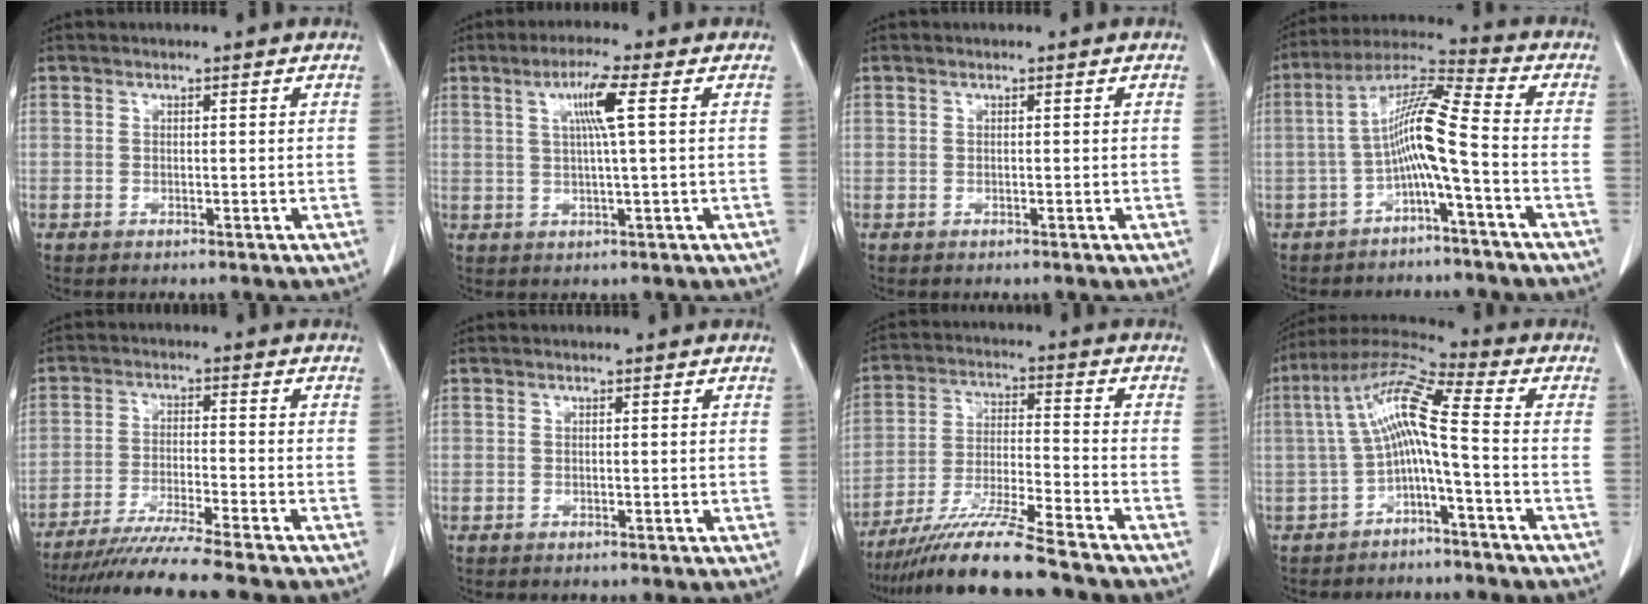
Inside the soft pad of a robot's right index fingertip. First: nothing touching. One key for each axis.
{"total": 6.0, "fx": 1.7, "fy": -0.2, "fz": 5.8, "tx": -0.106, "ty": 0.002, "tz": 0.033}
{"total": 0.0}
{"total": 9.9, "fx": -2.5, "fy": 0.0, "fz": 9.5, "tx": -0.181, "ty": 0.027, "tz": -0.050}
{"total": 13.4, "fx": -11.6, "fy": -0.7, "fz": 6.7, "tx": -0.101, "ty": -0.027, "tz": -0.186}
{"total": 0.0}
{"total": 15.4, "fx": -12.8, "fy": 0.2, "fz": 8.6, "tx": -0.167, "ty": -0.027, "tz": -0.222}
{"total": 9.9, "fx": -1.6, "fy": 0.9, "fz": 9.7, "tx": -0.192, "ty": 0.037, "tz": -0.033}